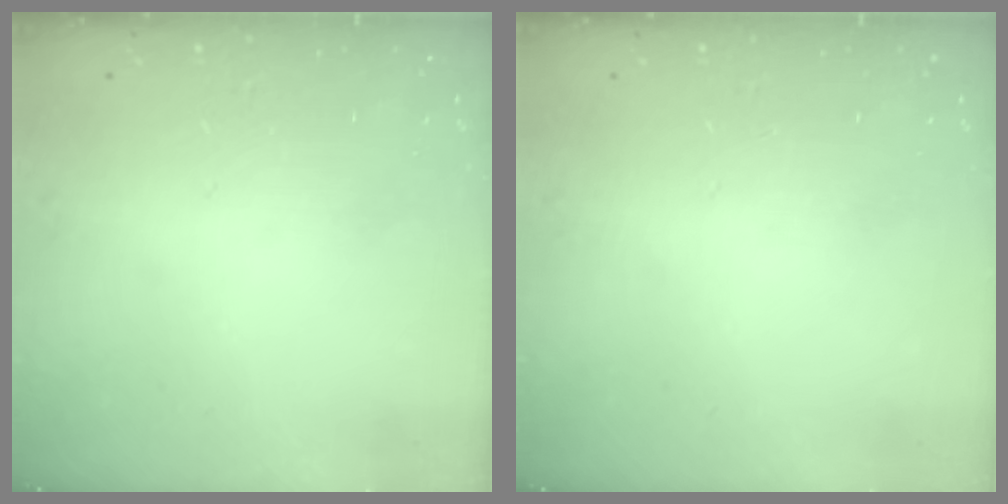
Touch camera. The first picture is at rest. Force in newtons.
{"total": 0.0}